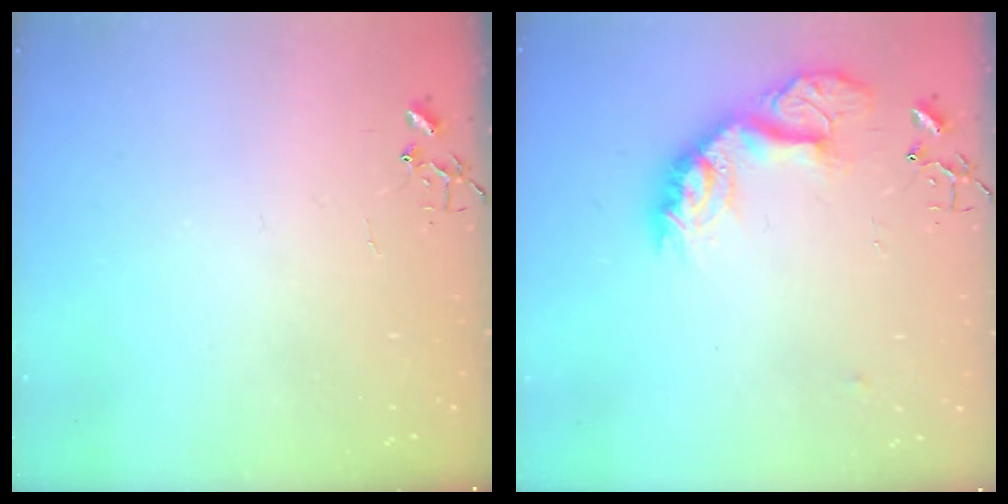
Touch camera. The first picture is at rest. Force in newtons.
{"total": 15.5, "press": 15.4, "slide": 1.2}